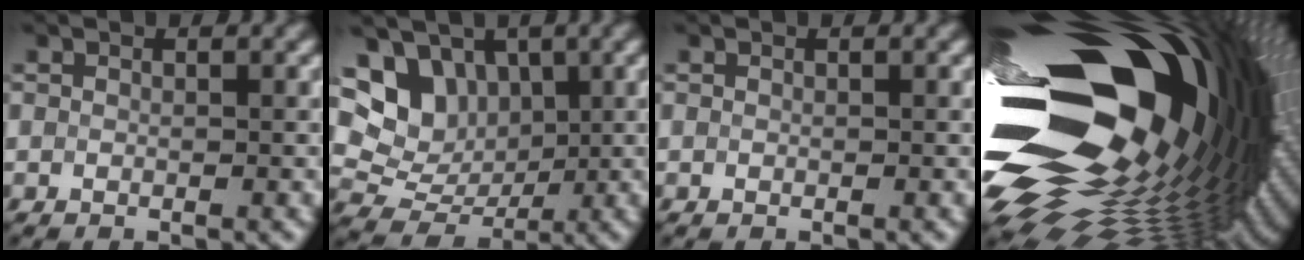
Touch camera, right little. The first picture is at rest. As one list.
[{"total": 8.4, "force": [3.3, 6.6, 4.1], "torque": [-0.064, 0.021, 0.045]}, {"total": 0.0}, {"total": 21.8, "force": [3.6, 11.5, 18.1], "torque": [-0.315, -0.023, 0.051]}]